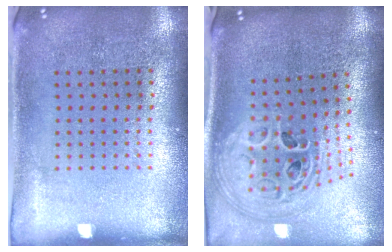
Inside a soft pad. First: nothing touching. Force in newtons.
{"total": 3.0, "press": 2.0, "slide": 2.2}